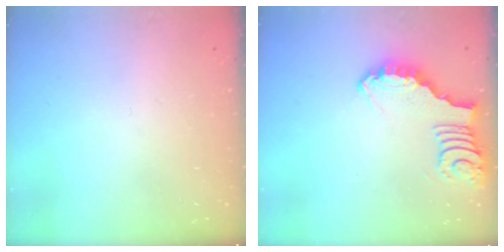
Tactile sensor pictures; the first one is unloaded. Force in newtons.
{"total": 3.8, "press": 3.8, "slide": 0.1}